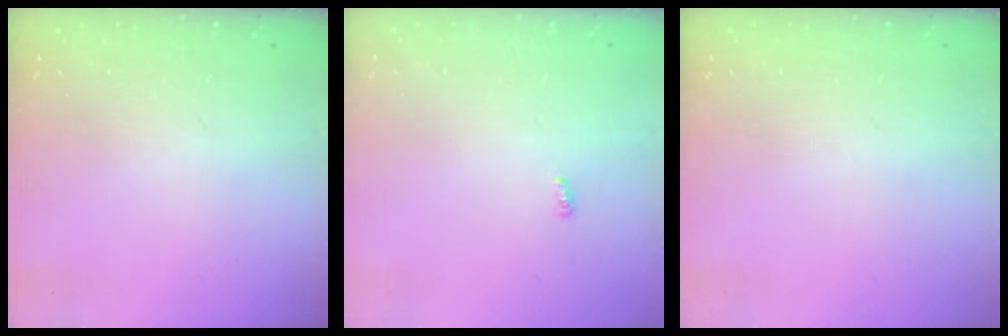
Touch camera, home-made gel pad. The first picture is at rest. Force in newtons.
{"total": 2.6, "press": 2.6, "slide": 0.2}
{"total": 0.0}